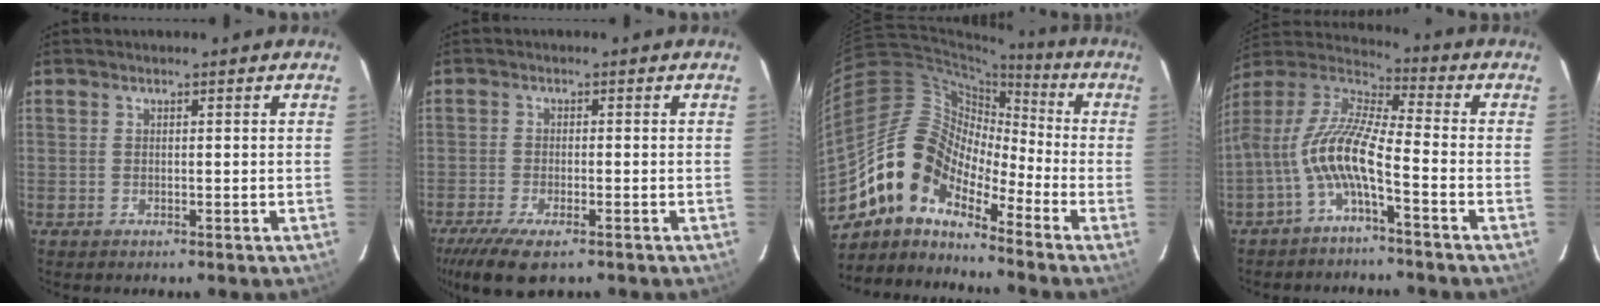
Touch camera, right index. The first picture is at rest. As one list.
[{"total": 9.1, "force": [-6.3, 2.8, 6.0], "torque": [-0.145, -0.036, -0.114]}, {"total": 12.7, "force": [-9.5, 5.9, 6.2], "torque": [-0.102, 0.021, -0.202]}, {"total": 11.8, "force": [-4.2, 2.3, 10.8], "torque": [-0.219, 0.009, -0.087]}]